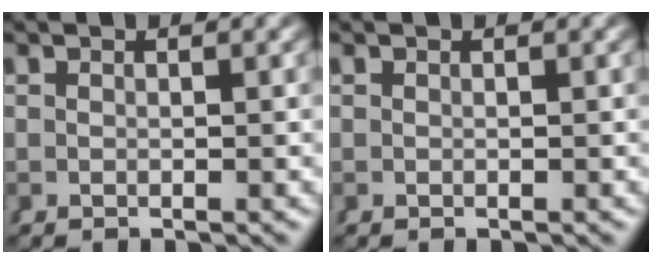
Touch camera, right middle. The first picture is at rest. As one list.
[{"total": 0.0}]